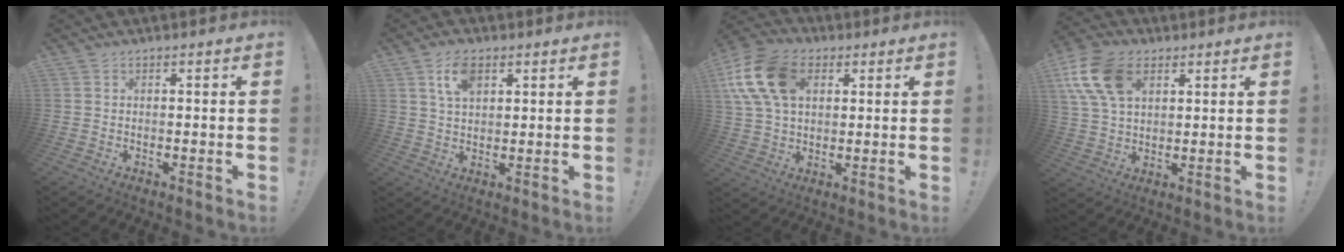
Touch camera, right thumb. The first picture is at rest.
{"total": 7.0, "force": [3.4, 4.0, 4.6], "torque": [-0.075, -0.006, 0.060]}
{"total": 17.7, "force": [5.9, 12.0, 11.5], "torque": [-0.219, -0.006, 0.115]}
{"total": 15.3, "force": [6.2, 9.9, 9.8], "torque": [-0.189, -0.012, 0.121]}